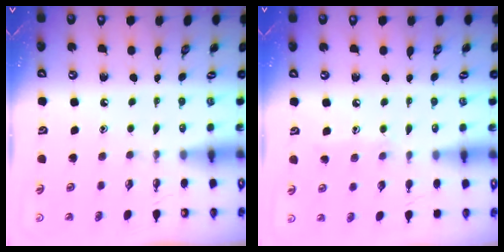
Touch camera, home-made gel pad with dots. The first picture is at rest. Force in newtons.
{"total": 6.2, "press": 6.2, "slide": 0.1}